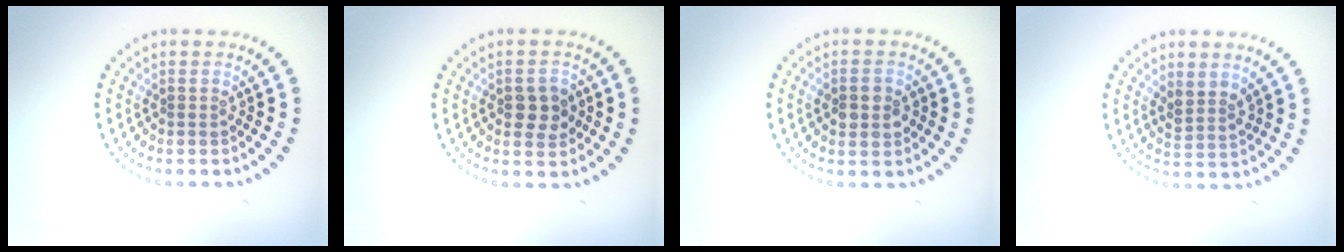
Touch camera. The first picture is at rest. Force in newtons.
{"total": 2.5, "press": 2.5, "slide": 0.3}
{"total": 2.9, "press": 2.9, "slide": 0.1}
{"total": 2.0, "press": 1.7, "slide": 1.2}